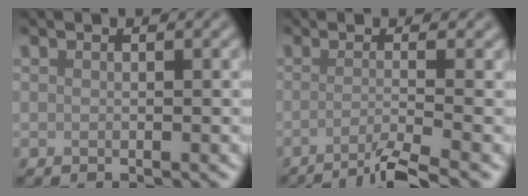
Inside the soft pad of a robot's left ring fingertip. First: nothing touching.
{"total": 4.3, "force": [-2.3, 0.5, 3.6], "torque": [-0.045, 0.001, -0.056]}